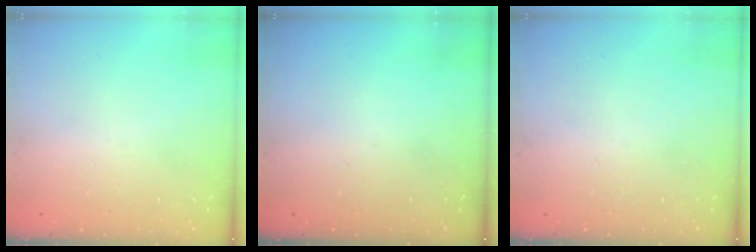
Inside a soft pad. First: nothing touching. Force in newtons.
{"total": 0.0}
{"total": 0.0}